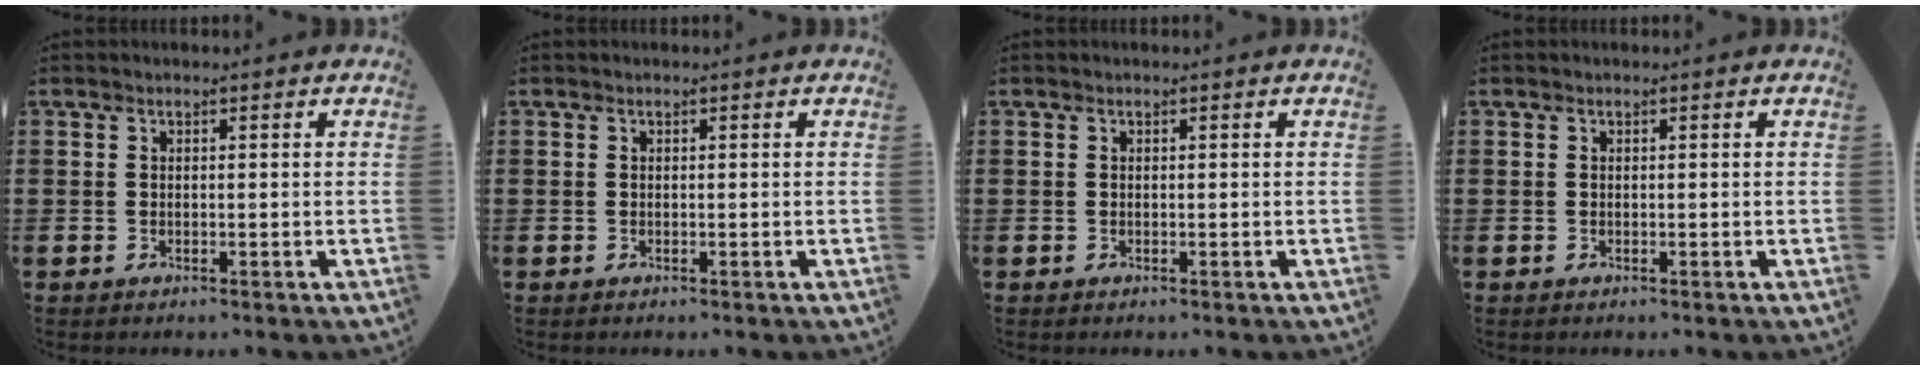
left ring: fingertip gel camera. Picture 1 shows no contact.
{"total": 0.0}
{"total": 0.0}
{"total": 0.0}